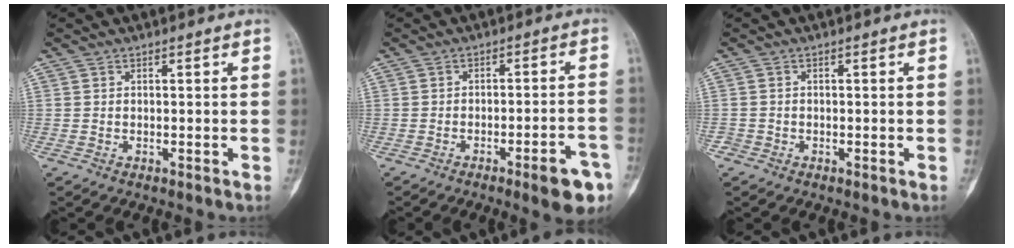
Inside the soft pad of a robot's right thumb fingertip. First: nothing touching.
{"total": 8.4, "force": [-4.6, 1.5, 6.8], "torque": [-0.082, 0.024, -0.055]}
{"total": 1.1, "force": [-0.7, 0.8, -0.2], "torque": [0.008, 0.005, -0.018]}